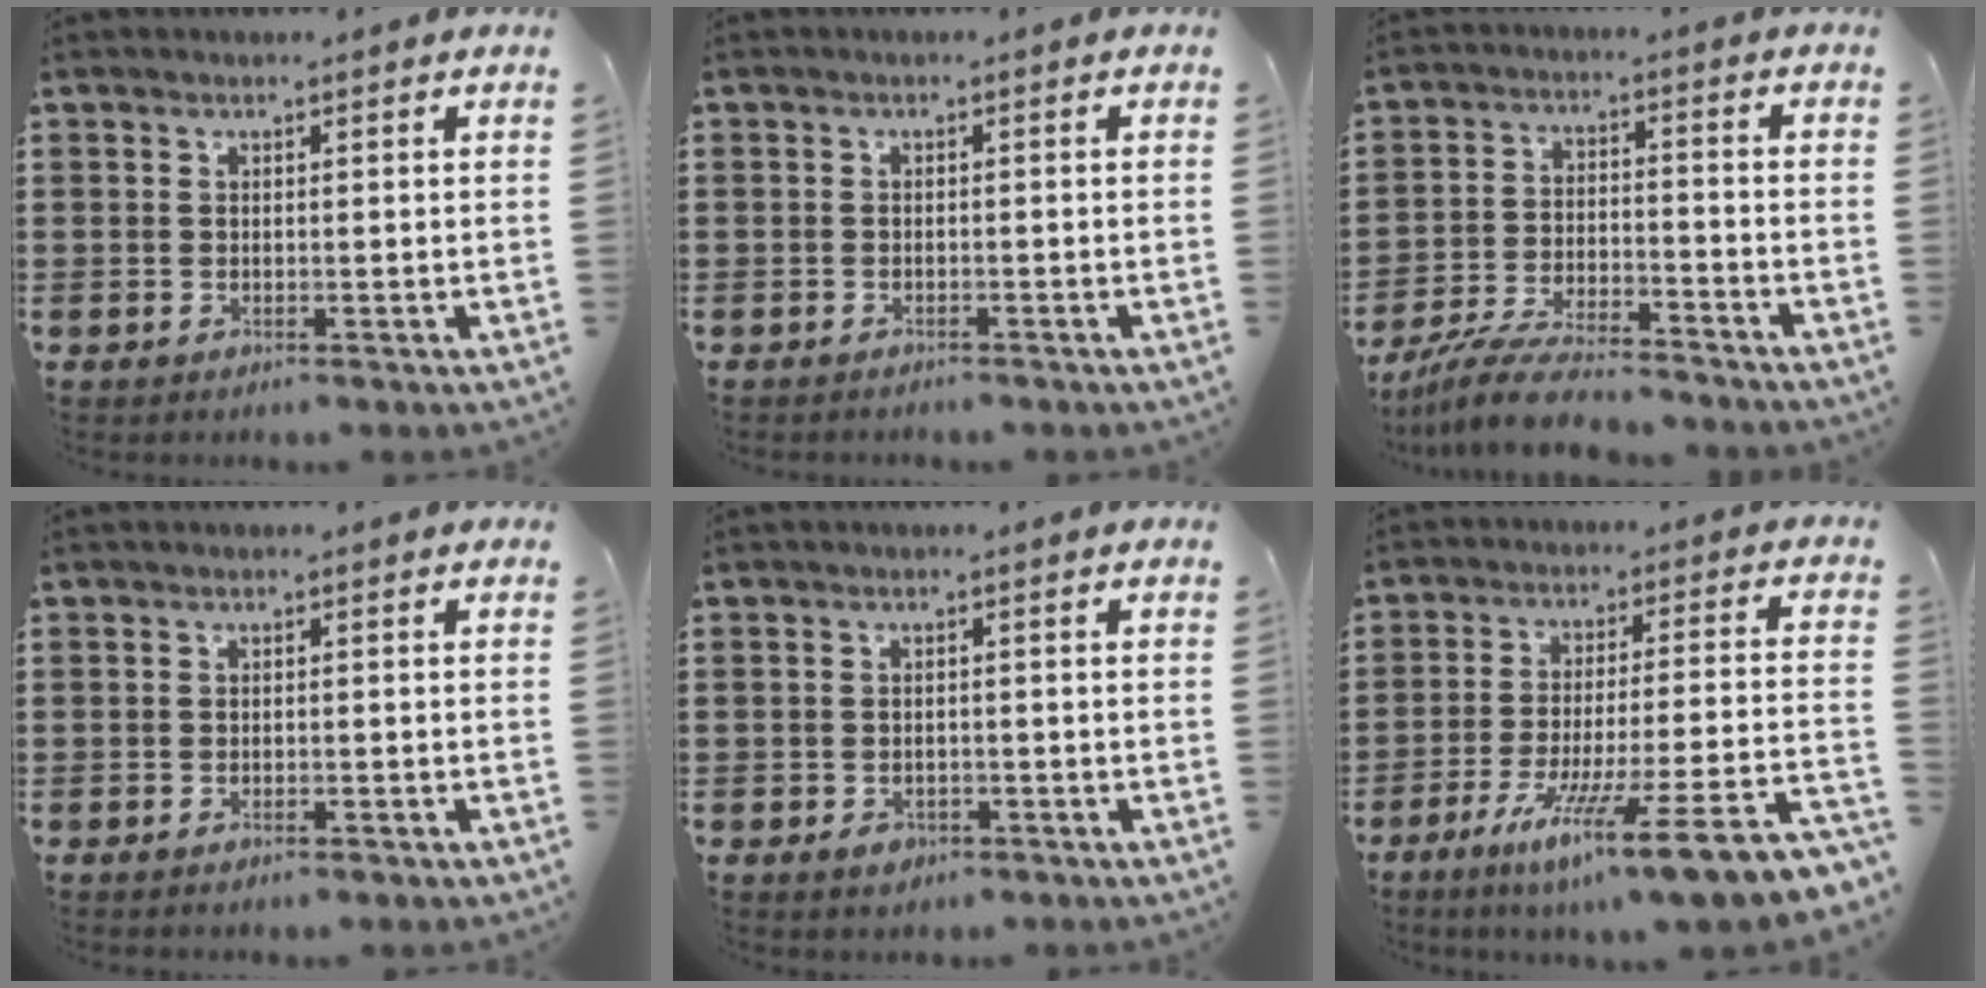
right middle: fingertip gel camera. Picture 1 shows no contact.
{"total": 0.9, "force": [-0.8, 0.2, -0.3], "torque": [0.004, 0.006, -0.021]}
{"total": 7.9, "force": [-7.3, 0.9, 2.9], "torque": [-0.062, 0.010, -0.143]}
{"total": 0.8, "force": [-0.7, 0.2, 0.3], "torque": [-0.008, -0.001, -0.014]}
{"total": 1.5, "force": [-1.0, 1.0, 0.5], "torque": [-0.013, 0.002, -0.021]}
{"total": 12.8, "force": [-9.0, 0.2, 9.1], "torque": [-0.151, 0.004, -0.164]}